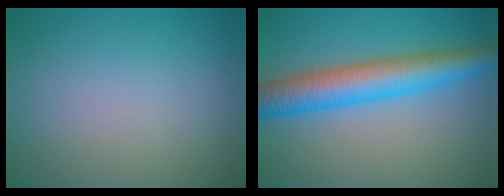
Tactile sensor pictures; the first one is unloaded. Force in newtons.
{"total": 7.1, "press": 7.1, "slide": 0.0}